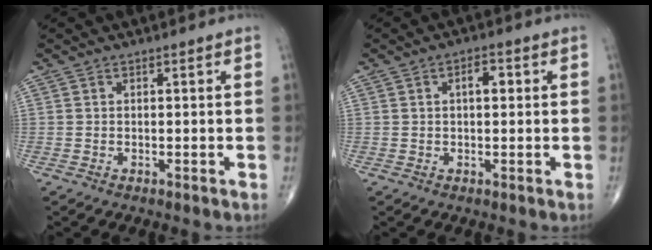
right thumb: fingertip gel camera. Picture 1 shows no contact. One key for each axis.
{"total": 3.2, "fx": 0.7, "fy": 1.6, "fz": 2.6, "tx": -0.037, "ty": 0.008, "tz": 0.007}